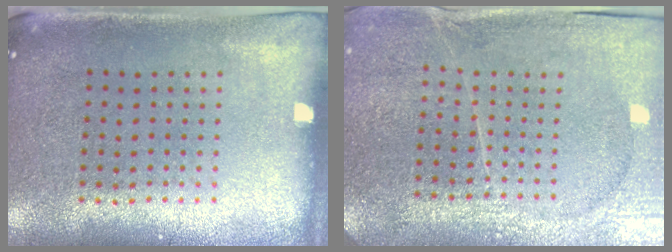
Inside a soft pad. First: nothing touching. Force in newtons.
{"total": 3.8, "press": 3.4, "slide": 1.6}